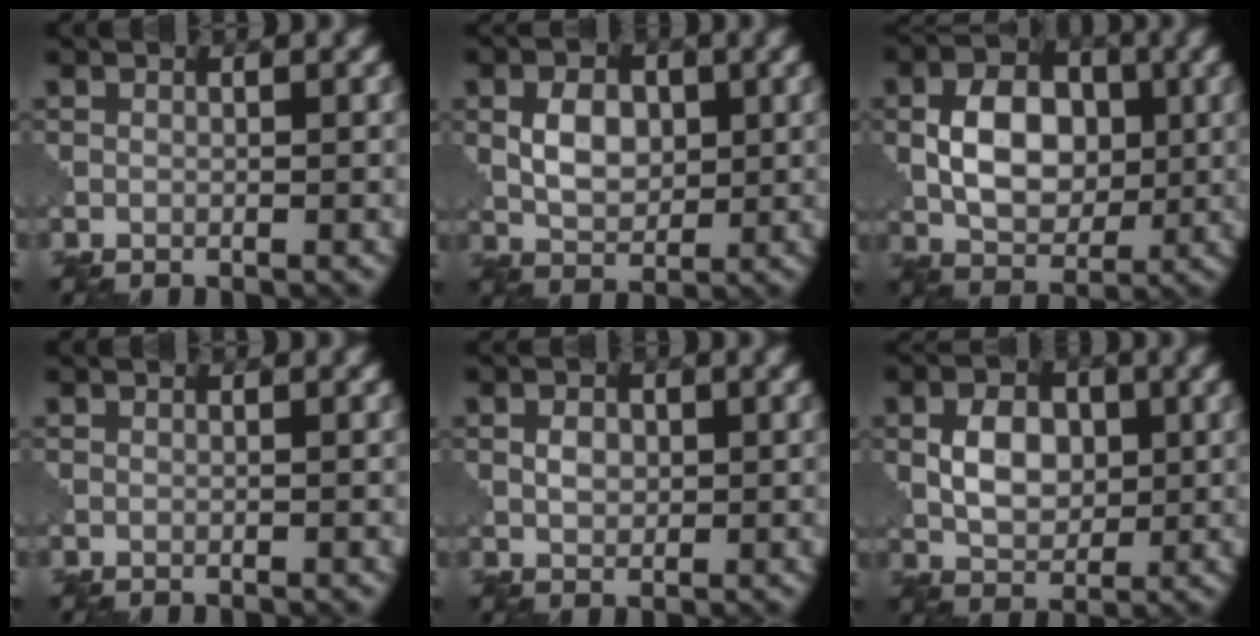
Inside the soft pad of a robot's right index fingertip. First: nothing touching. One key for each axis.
{"total": 3.9, "fx": 0.5, "fy": 2.6, "fz": 2.9, "tx": -0.055, "ty": 0.001, "tz": 0.007}
{"total": 6.4, "fx": 0.2, "fy": 4.3, "fz": 4.7, "tx": -0.078, "ty": 0.000, "tz": 0.003}
{"total": 0.0}
{"total": 1.8, "fx": 0.2, "fy": 1.3, "fz": 1.2, "tx": -0.022, "ty": 0.002, "tz": 0.001}
{"total": 4.5, "fx": 0.4, "fy": 3.1, "fz": 3.3, "tx": -0.058, "ty": 0.001, "tz": 0.005}